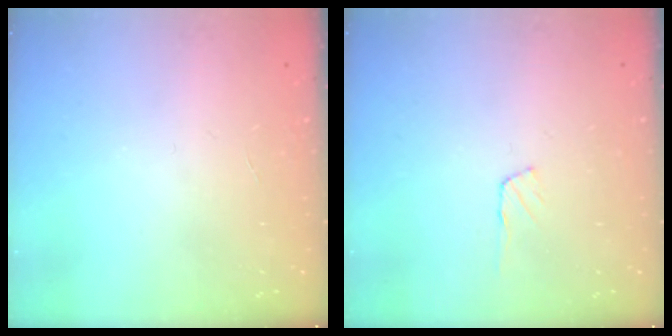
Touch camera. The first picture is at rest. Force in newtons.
{"total": 3.6, "press": 3.6, "slide": 0.5}